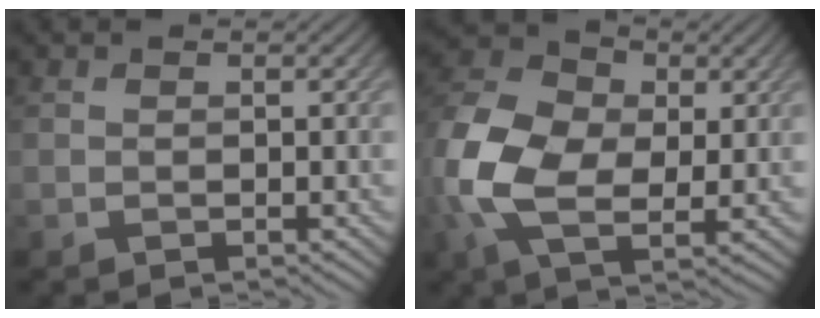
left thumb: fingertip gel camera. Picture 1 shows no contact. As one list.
[{"total": 13.0, "force": [-0.1, 9.0, 9.4], "torque": [-0.241, 0.004, -0.009]}]